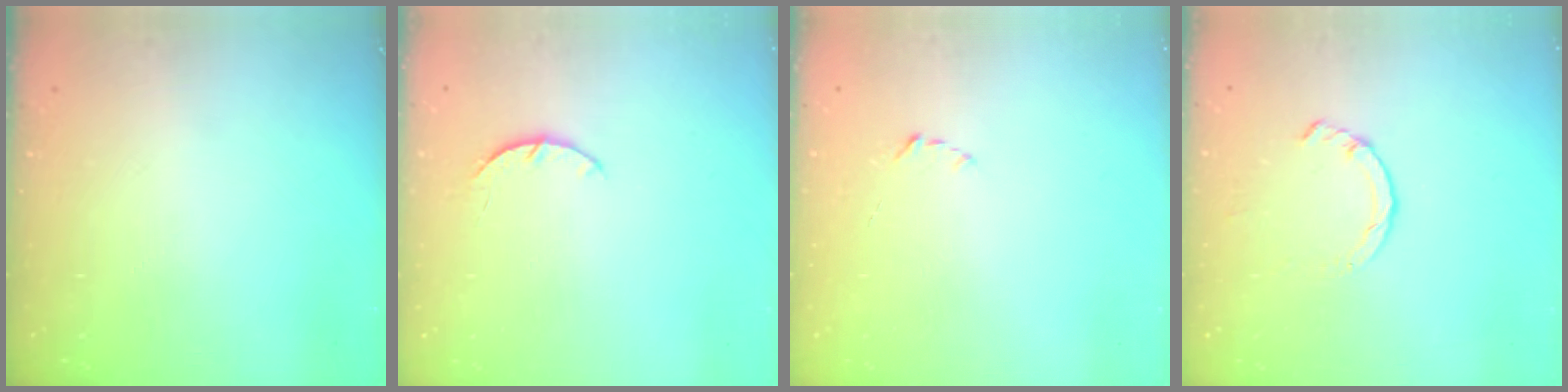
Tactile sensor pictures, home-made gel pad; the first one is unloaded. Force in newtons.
{"total": 2.9, "press": 2.8, "slide": 0.5}
{"total": 2.2, "press": 2.1, "slide": 0.3}
{"total": 2.8, "press": 2.8, "slide": 0.4}